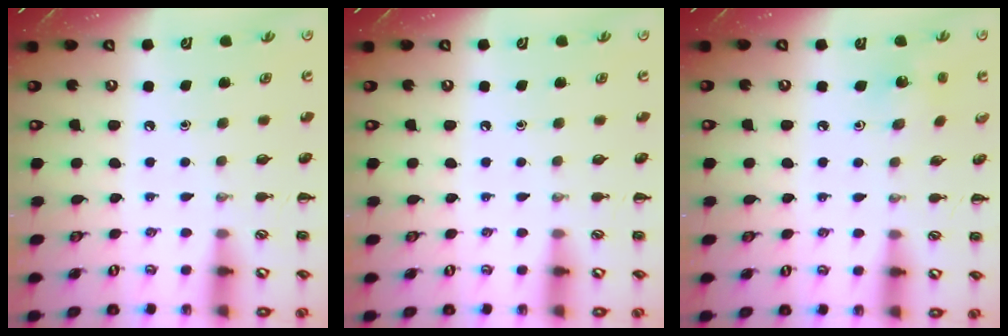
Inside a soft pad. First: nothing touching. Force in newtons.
{"total": 0.0}
{"total": 1.5, "press": 1.4, "slide": 0.5}